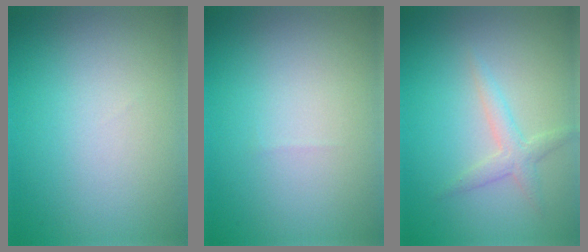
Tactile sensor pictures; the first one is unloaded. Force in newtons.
{"total": 0.0}
{"total": 1.9, "press": 1.9, "slide": 0.0}